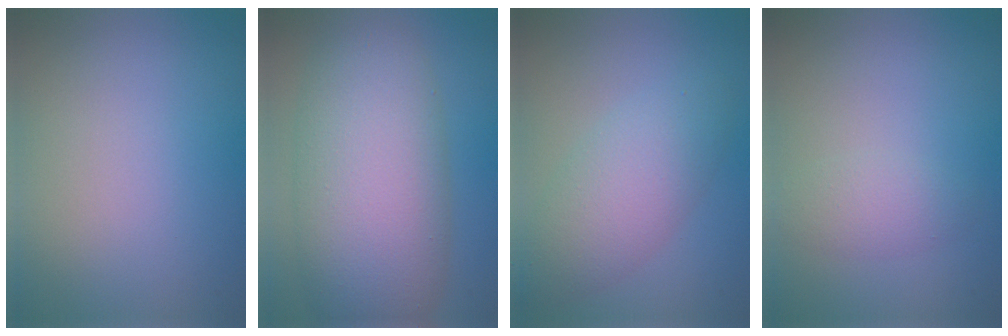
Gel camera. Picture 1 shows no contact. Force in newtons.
{"total": 10.8, "press": 10.8, "slide": 0.7}
{"total": 4.6, "press": 4.6, "slide": 0.0}
{"total": 1.8, "press": 1.8, "slide": 0.2}